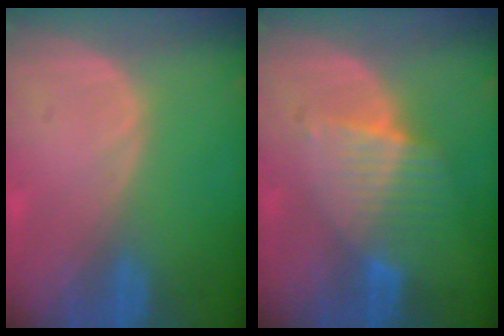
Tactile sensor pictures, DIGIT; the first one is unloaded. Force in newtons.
{"total": 6.9, "press": 6.0, "slide": 3.3}